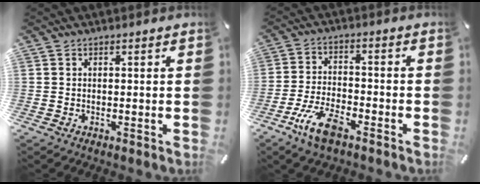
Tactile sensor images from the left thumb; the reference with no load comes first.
{"total": 9.5, "force": [-5.8, 3.8, 6.4], "torque": [-0.140, 0.018, -0.110]}